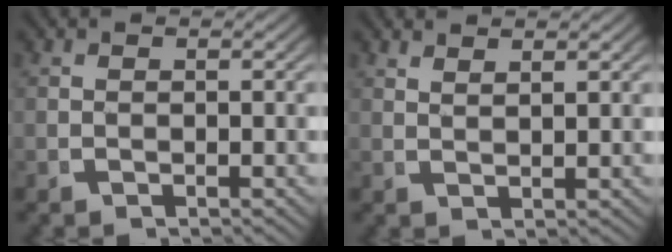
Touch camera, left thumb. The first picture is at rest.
{"total": 1.9, "force": [1.8, -0.1, 0.4], "torque": [-0.006, 0.003, 0.040]}